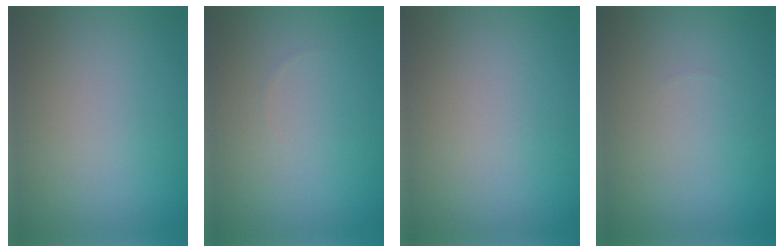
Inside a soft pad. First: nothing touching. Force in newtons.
{"total": 0.0}
{"total": 0.0}
{"total": 0.0}